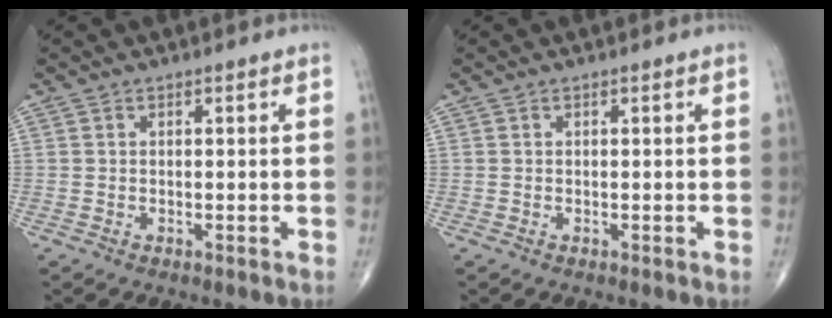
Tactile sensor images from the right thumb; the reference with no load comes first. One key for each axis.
{"total": 0.0}